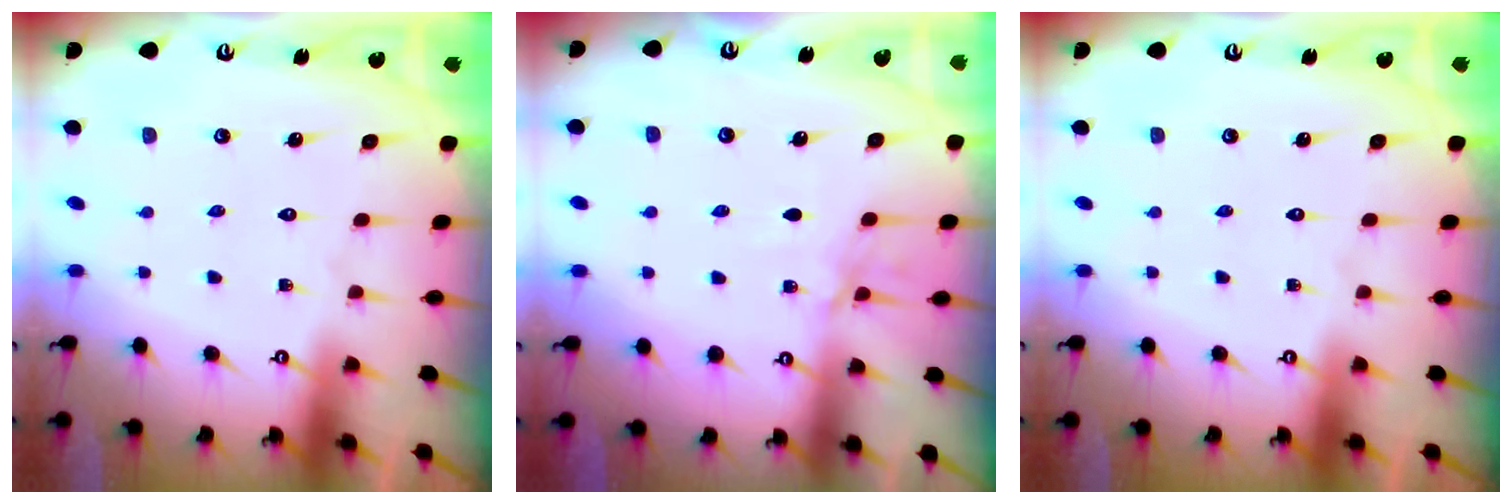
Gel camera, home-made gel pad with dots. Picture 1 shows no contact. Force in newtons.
{"total": 6.3, "press": 6.3, "slide": 0.6}
{"total": 0.0}